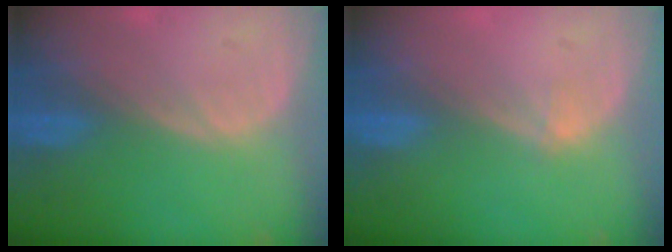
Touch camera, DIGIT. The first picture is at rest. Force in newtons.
{"total": 0.8, "press": 0.6, "slide": 0.5}